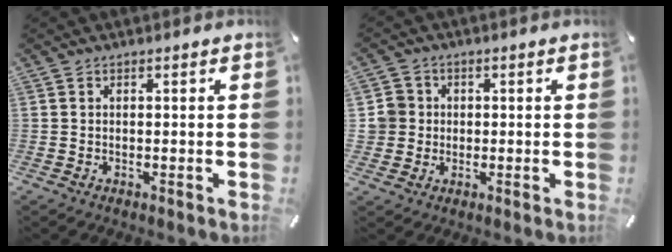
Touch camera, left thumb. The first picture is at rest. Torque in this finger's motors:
{"motor_torque": [0.11, 0.01, 0.00, -0.07, 0.00]}